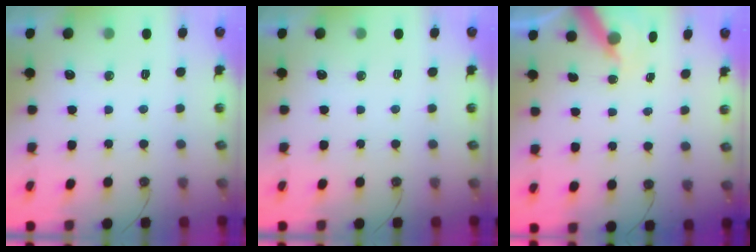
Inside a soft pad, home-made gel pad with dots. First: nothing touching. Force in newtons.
{"total": 0.0}
{"total": 6.7, "press": 6.7, "slide": 0.5}